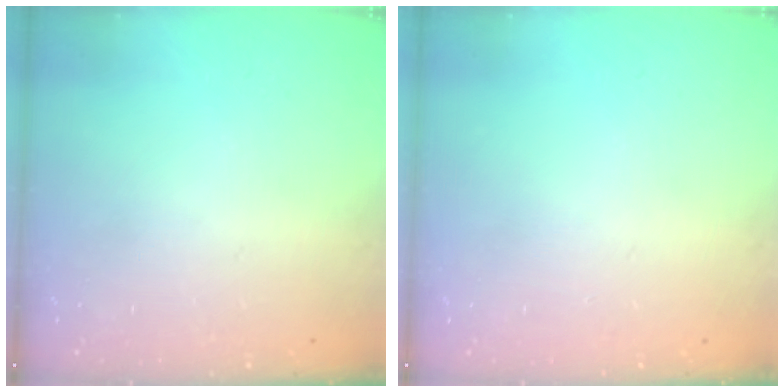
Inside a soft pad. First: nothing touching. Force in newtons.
{"total": 0.0}